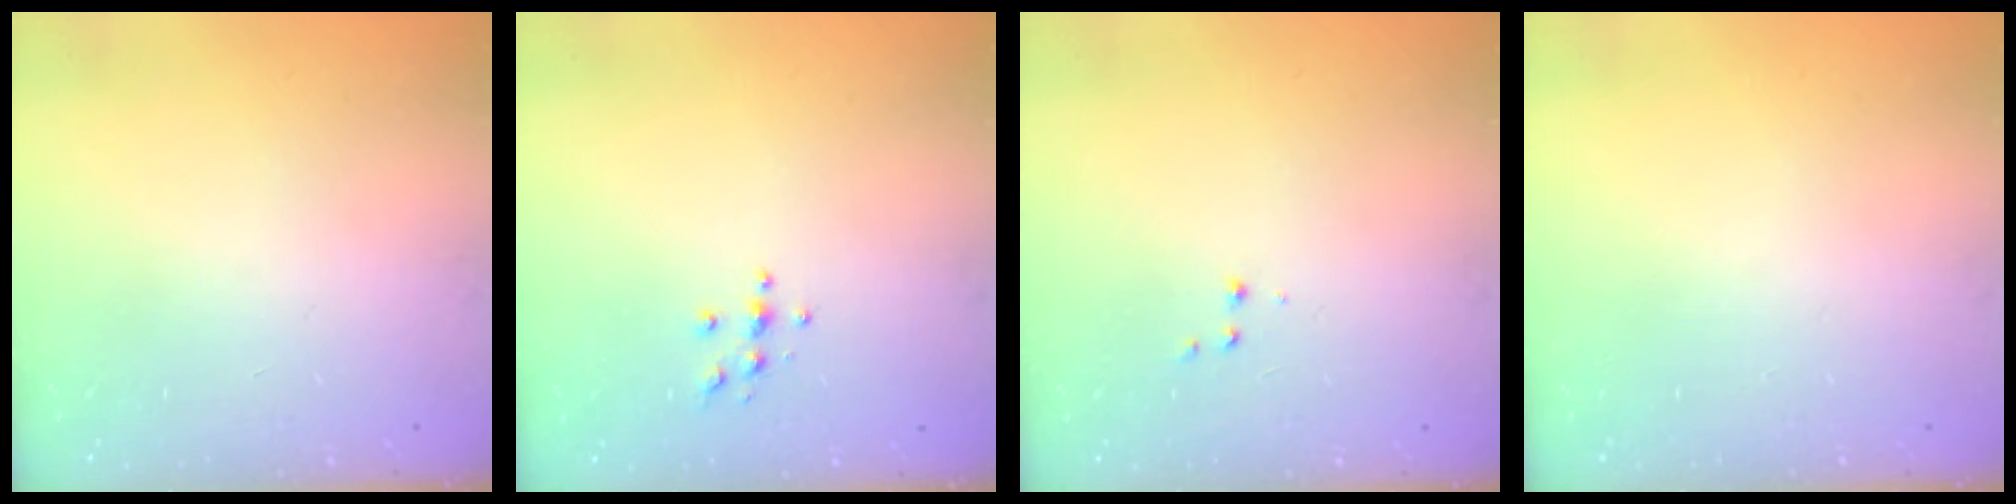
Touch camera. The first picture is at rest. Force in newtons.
{"total": 3.7, "press": 3.7, "slide": 0.4}
{"total": 2.6, "press": 2.5, "slide": 0.6}
{"total": 0.0}